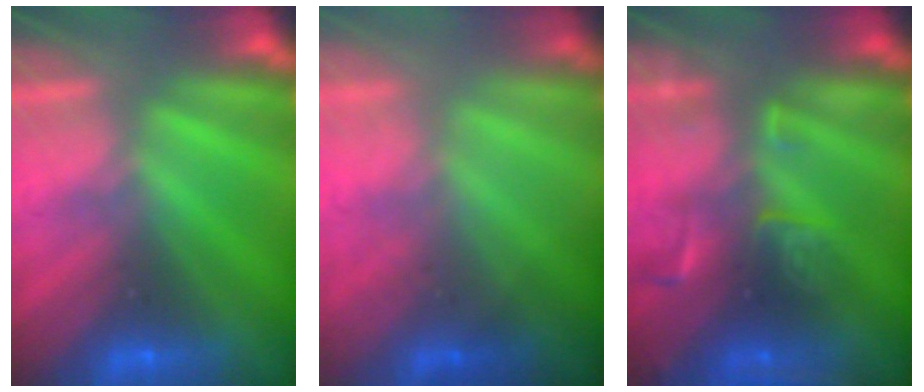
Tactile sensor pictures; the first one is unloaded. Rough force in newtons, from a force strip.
{"total": 1.1}
{"total": 2.7}